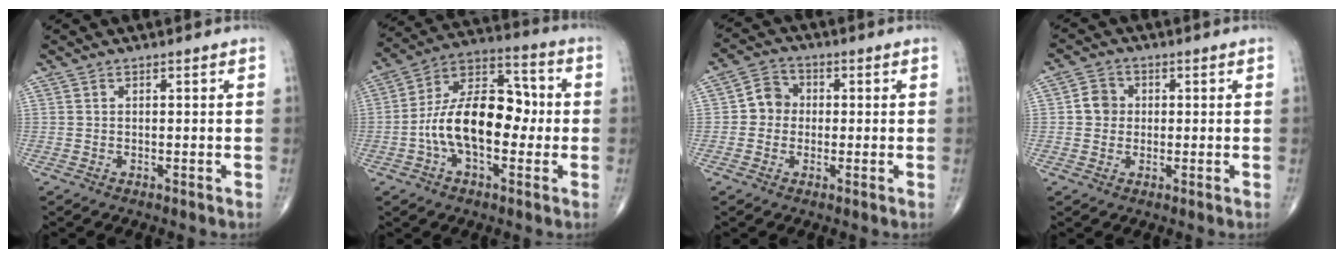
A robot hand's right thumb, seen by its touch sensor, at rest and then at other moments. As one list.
[{"total": 16.7, "force": [-1.9, 9.4, 13.6], "torque": [-0.220, 0.045, -0.042]}, {"total": 5.1, "force": [-0.2, 4.7, 2.1], "torque": [-0.014, 0.013, -0.015]}, {"total": 4.0, "force": [0.2, 3.7, 1.6], "torque": [-0.009, 0.006, -0.004]}]